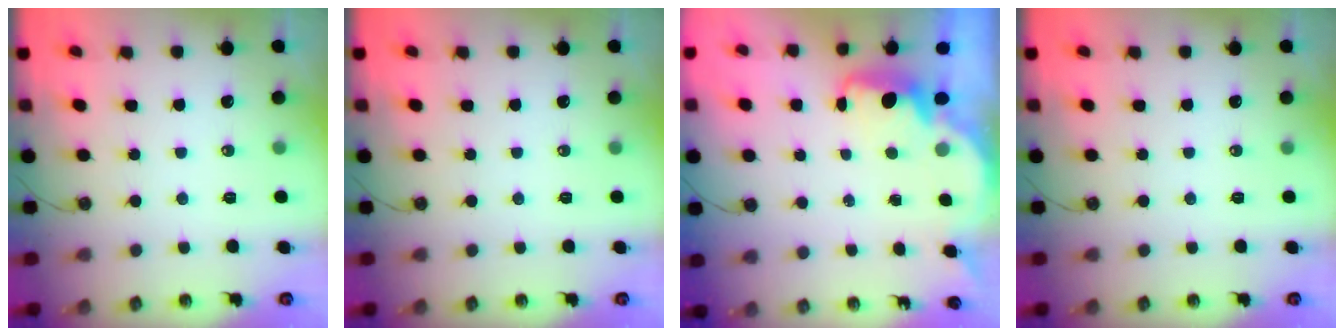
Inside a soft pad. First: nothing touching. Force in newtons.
{"total": 0.0}
{"total": 2.2, "press": 2.1, "slide": 0.6}
{"total": 0.0}